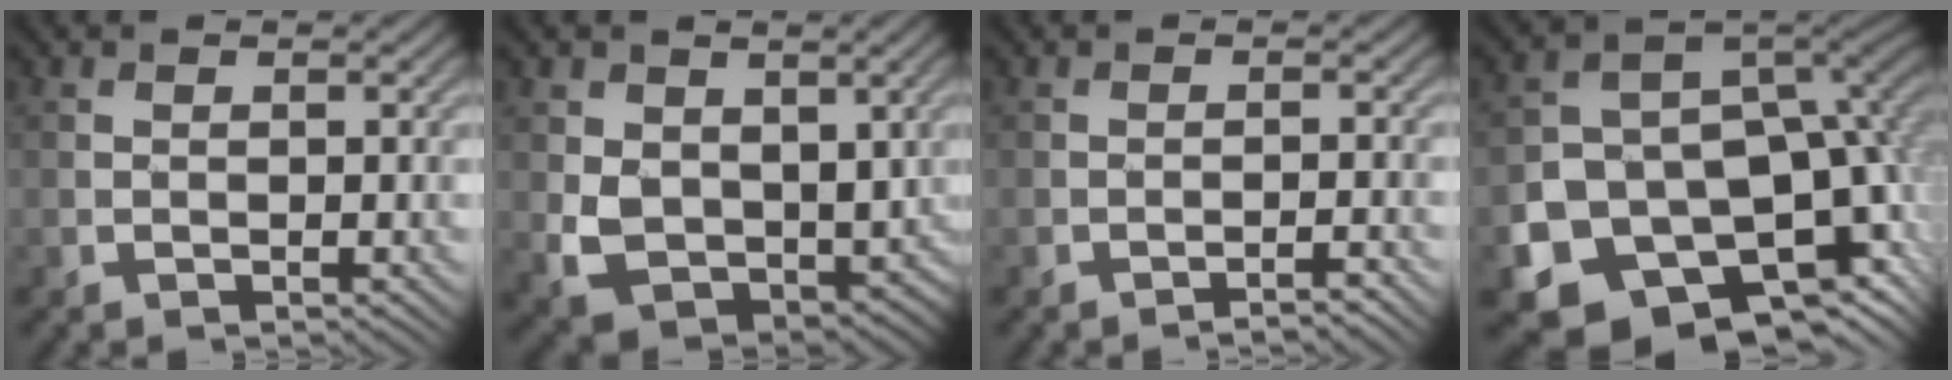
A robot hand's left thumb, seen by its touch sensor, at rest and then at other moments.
{"total": 6.6, "force": [0.6, 5.0, 4.4], "torque": [-0.102, -0.021, 0.018]}
{"total": 1.6, "force": [-1.4, 0.0, 0.8], "torque": [-0.008, 0.005, -0.026]}
{"total": 17.2, "force": [-6.2, 12.6, 10.1], "torque": [-0.188, -0.056, -0.075]}